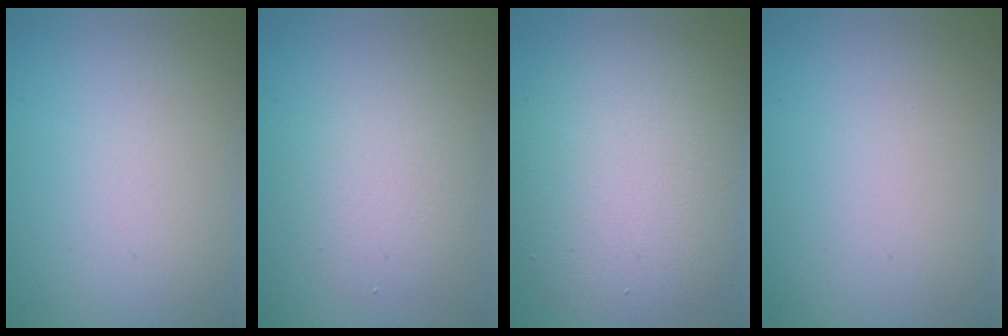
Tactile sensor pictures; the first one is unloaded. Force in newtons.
{"total": 2.8, "press": 2.8, "slide": 0.2}
{"total": 7.7, "press": 7.7, "slide": 0.7}
{"total": 0.0}